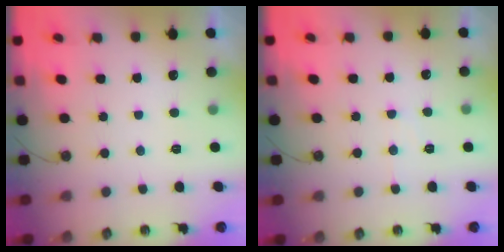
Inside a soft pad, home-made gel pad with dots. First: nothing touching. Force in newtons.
{"total": 4.7, "press": 4.7, "slide": 0.7}